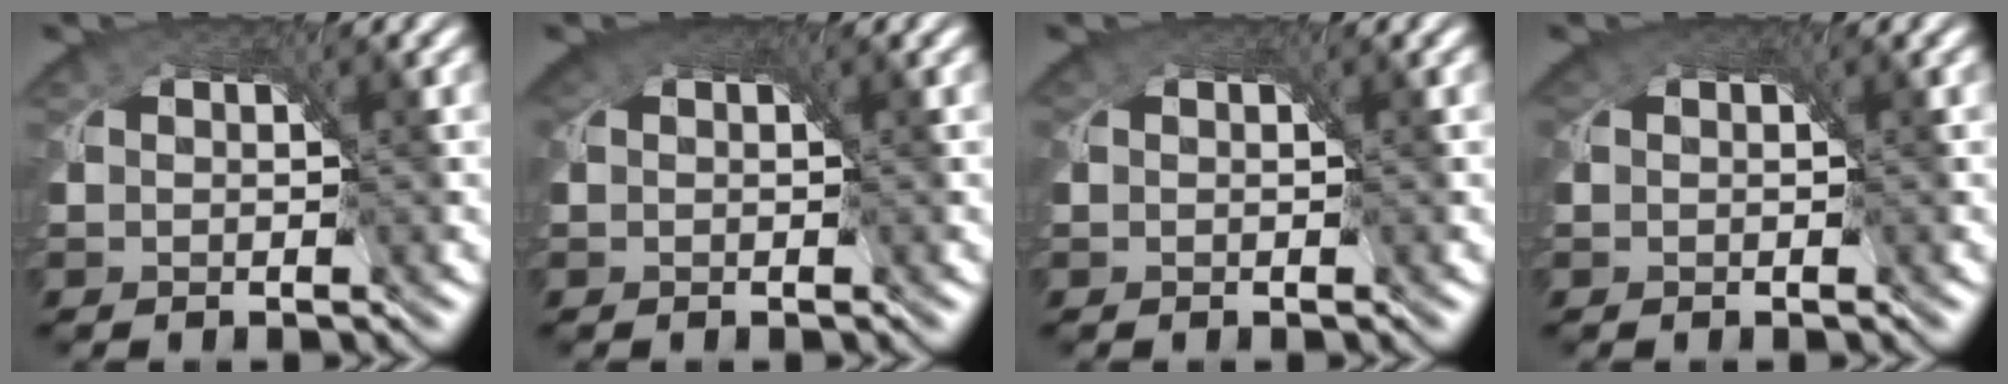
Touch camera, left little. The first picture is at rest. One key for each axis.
{"total": 2.6, "fx": 1.0, "fy": 1.9, "fz": 1.4, "tx": -0.025, "ty": -0.003, "tz": 0.012}
{"total": 0.8, "fx": 0.1, "fy": 0.8, "fz": 0.2, "tx": -0.005, "ty": -0.001, "tz": -0.002}
{"total": 1.9, "fx": 0.7, "fy": 1.6, "fz": 0.8, "tx": -0.019, "ty": 0.001, "tz": 0.005}